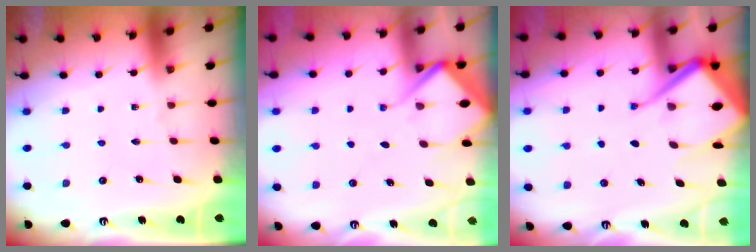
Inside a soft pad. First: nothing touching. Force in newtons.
{"total": 6.6, "press": 6.6, "slide": 0.6}
{"total": 12.6, "press": 12.5, "slide": 1.4}